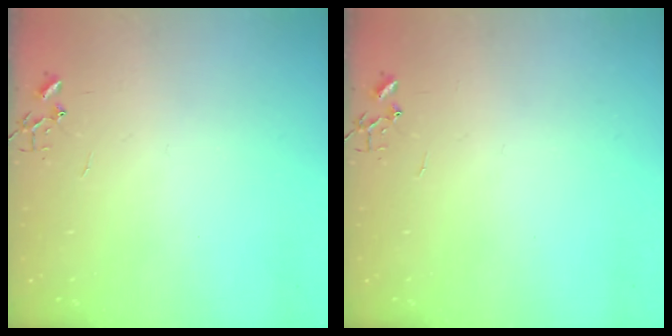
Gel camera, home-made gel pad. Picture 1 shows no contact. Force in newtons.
{"total": 0.0}